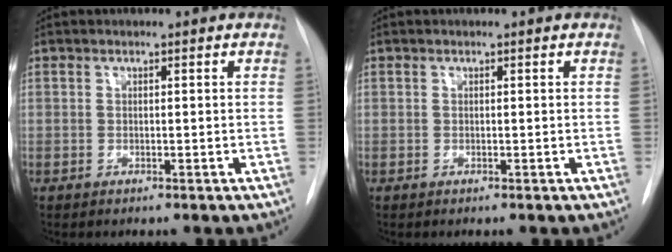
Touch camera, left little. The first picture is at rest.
{"total": 0.0}